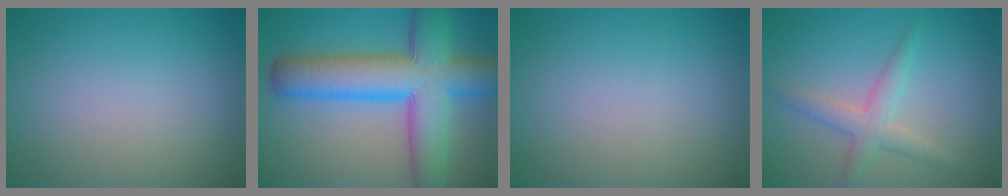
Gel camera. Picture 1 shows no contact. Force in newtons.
{"total": 11.2, "press": 11.2, "slide": 0.2}
{"total": 0.0}
{"total": 2.8, "press": 2.8, "slide": 0.1}